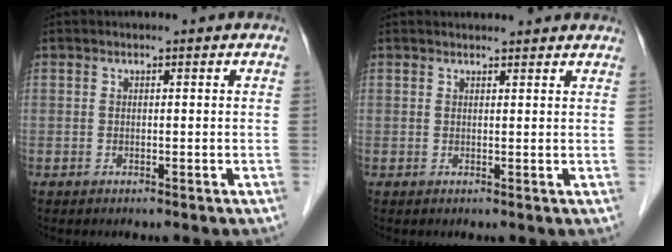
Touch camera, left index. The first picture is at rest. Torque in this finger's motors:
{"motor_torque": [0.03, -0.06, -0.04, -0.01]}